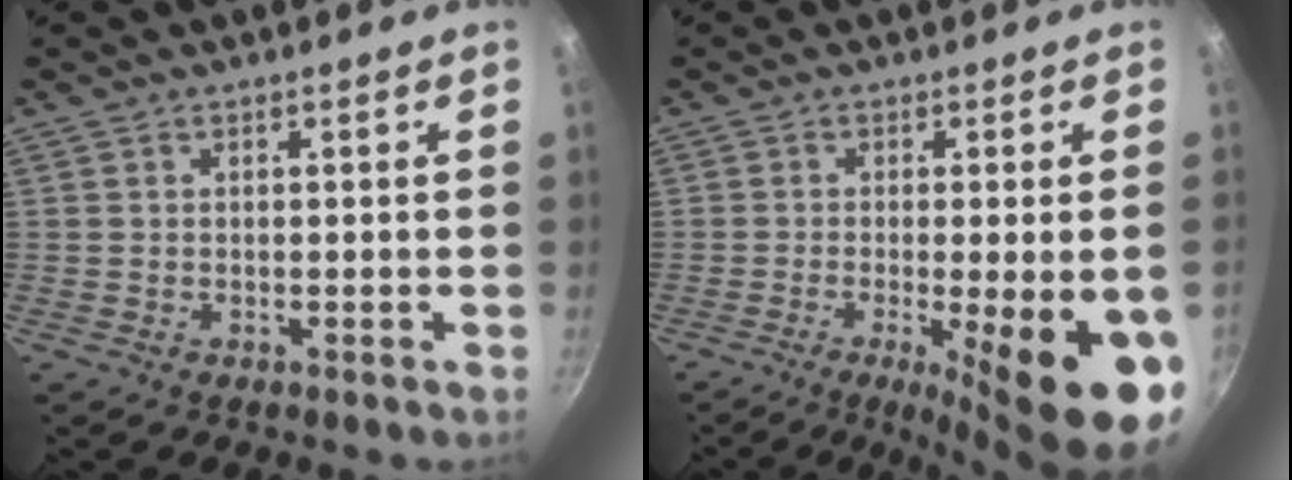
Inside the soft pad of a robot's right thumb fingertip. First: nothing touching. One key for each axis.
{"total": 17.0, "fx": -5.6, "fy": 3.9, "fz": 15.6, "tx": -0.197, "ty": -0.006, "tz": -0.069}